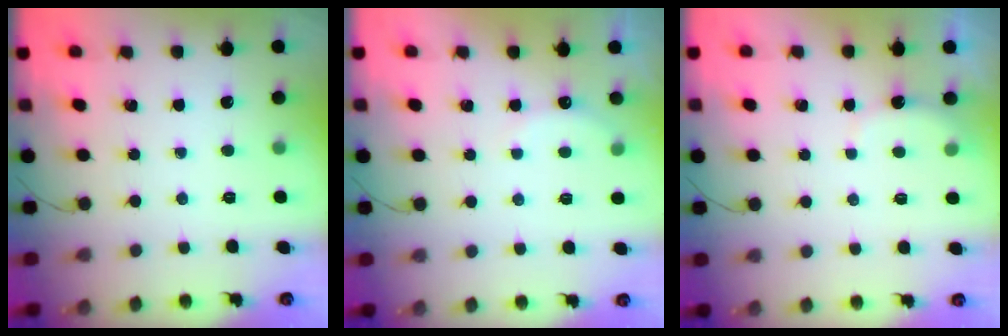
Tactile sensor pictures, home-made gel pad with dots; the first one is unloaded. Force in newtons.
{"total": 5.4, "press": 5.3, "slide": 1.0}
{"total": 3.0, "press": 2.9, "slide": 0.8}